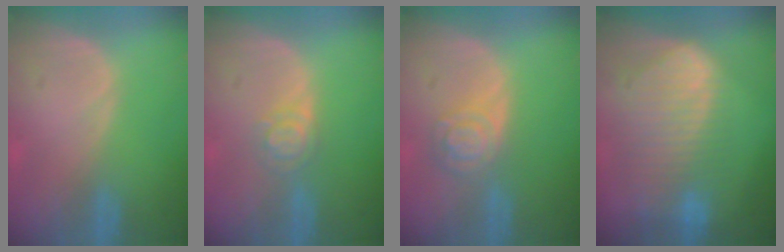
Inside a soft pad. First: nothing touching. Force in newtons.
{"total": 3.2, "press": 3.1, "slide": 0.4}
{"total": 5.0, "press": 4.5, "slide": 2.3}
{"total": 10.6, "press": 9.1, "slide": 5.4}